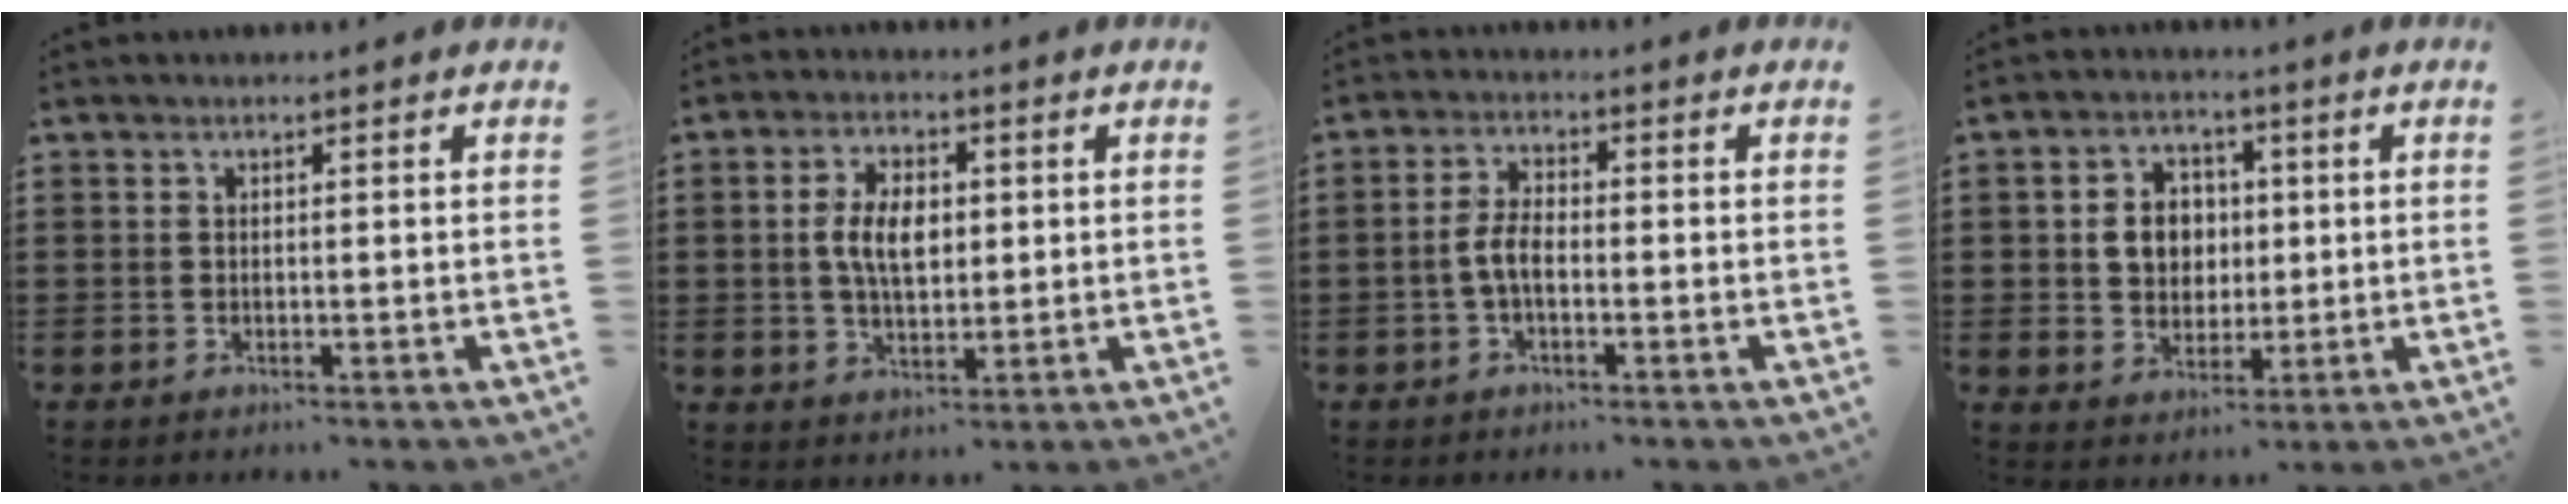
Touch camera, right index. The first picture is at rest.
{"total": 6.3, "force": [0.4, 3.4, 5.3], "torque": [-0.105, 0.007, 0.002]}
{"total": 4.0, "force": [-1.1, 1.6, 3.5], "torque": [-0.083, 0.000, -0.027]}
{"total": 6.2, "force": [0.5, 5.3, 3.1], "torque": [-0.063, 0.012, 0.004]}